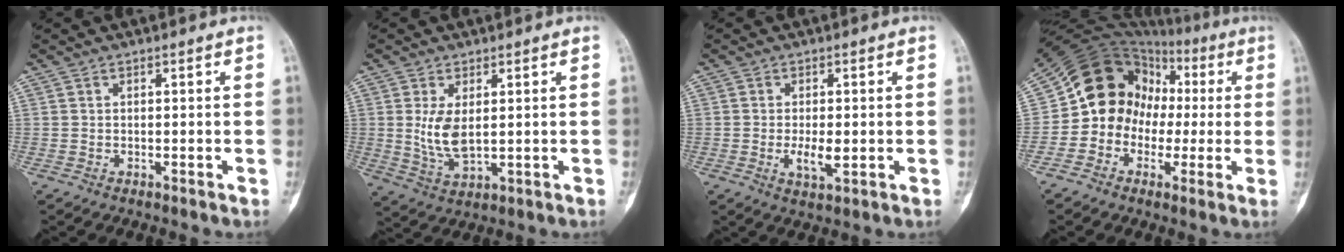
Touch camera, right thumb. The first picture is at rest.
{"total": 6.6, "force": [1.0, 3.2, 5.6], "torque": [-0.111, -0.013, 0.029]}
{"total": 4.4, "force": [-0.6, 1.8, 3.9], "torque": [-0.071, -0.007, -0.007]}
{"total": 14.0, "force": [-0.7, 12.8, 5.8], "torque": [-0.066, 0.051, -0.015]}